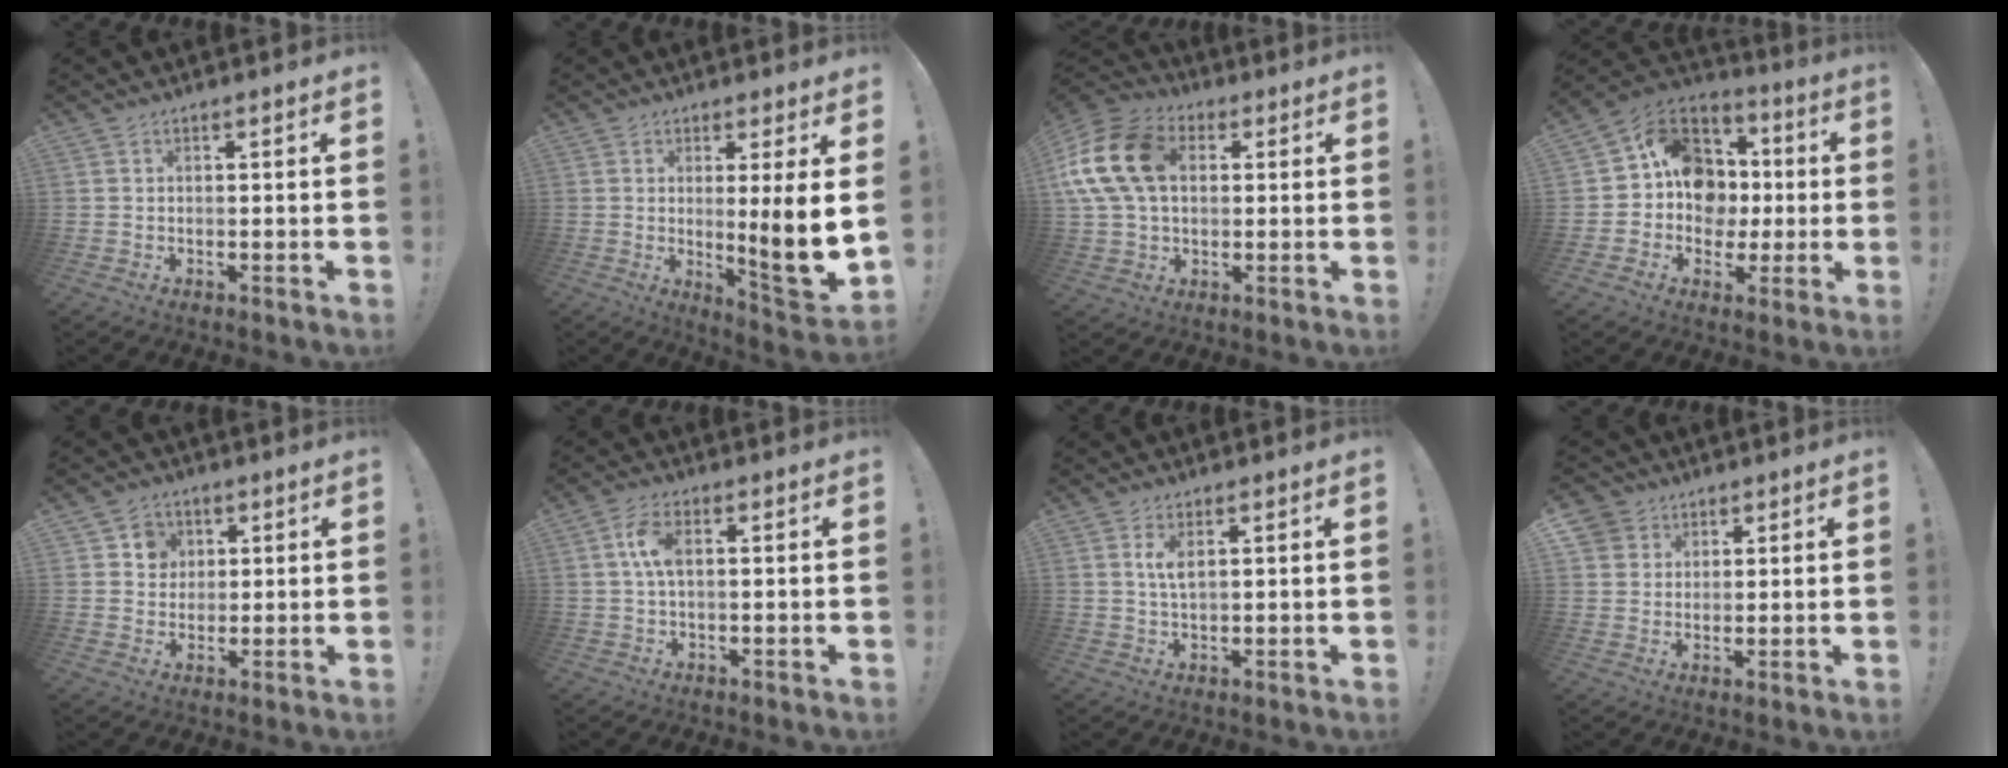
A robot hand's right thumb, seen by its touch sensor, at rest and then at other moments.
{"total": 11.8, "force": [0.9, 0.3, 11.8], "torque": [-0.155, -0.032, 0.013]}
{"total": 18.5, "force": [3.6, 13.3, 12.3], "torque": [-0.233, 0.009, 0.070]}
{"total": 15.4, "force": [1.0, 13.6, 7.2], "torque": [-0.099, 0.011, 0.038]}
{"total": 5.9, "force": [2.1, 5.4, 1.1], "torque": [-0.009, -0.009, 0.038]}
{"total": 6.3, "force": [1.0, 3.3, 5.3], "torque": [-0.097, 0.006, 0.017]}
{"total": 3.5, "force": [1.4, 1.2, 3.0], "torque": [-0.051, -0.004, 0.022]}
{"total": 5.5, "force": [3.0, 4.5, 0.7], "torque": [-0.010, -0.020, 0.059]}